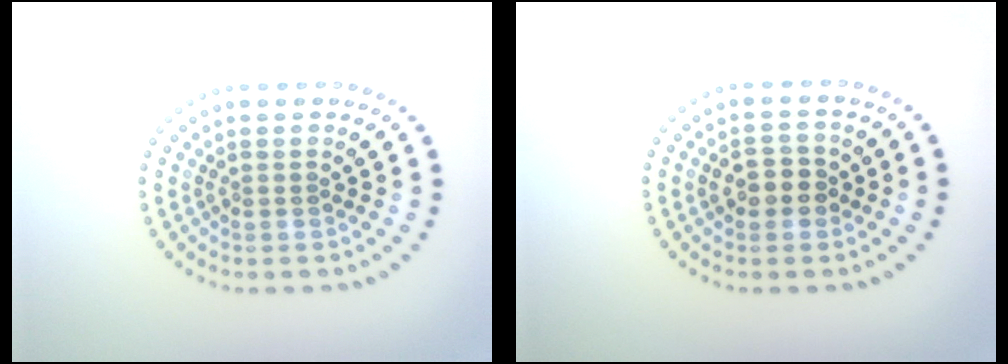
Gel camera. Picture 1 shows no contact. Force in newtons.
{"total": 2.5, "press": 2.5, "slide": 0.3}